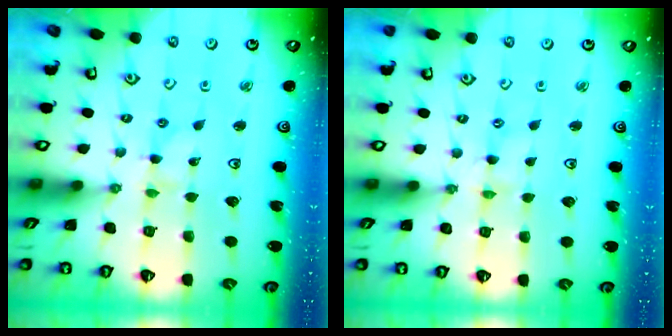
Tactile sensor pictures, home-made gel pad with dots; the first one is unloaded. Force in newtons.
{"total": 0.0}